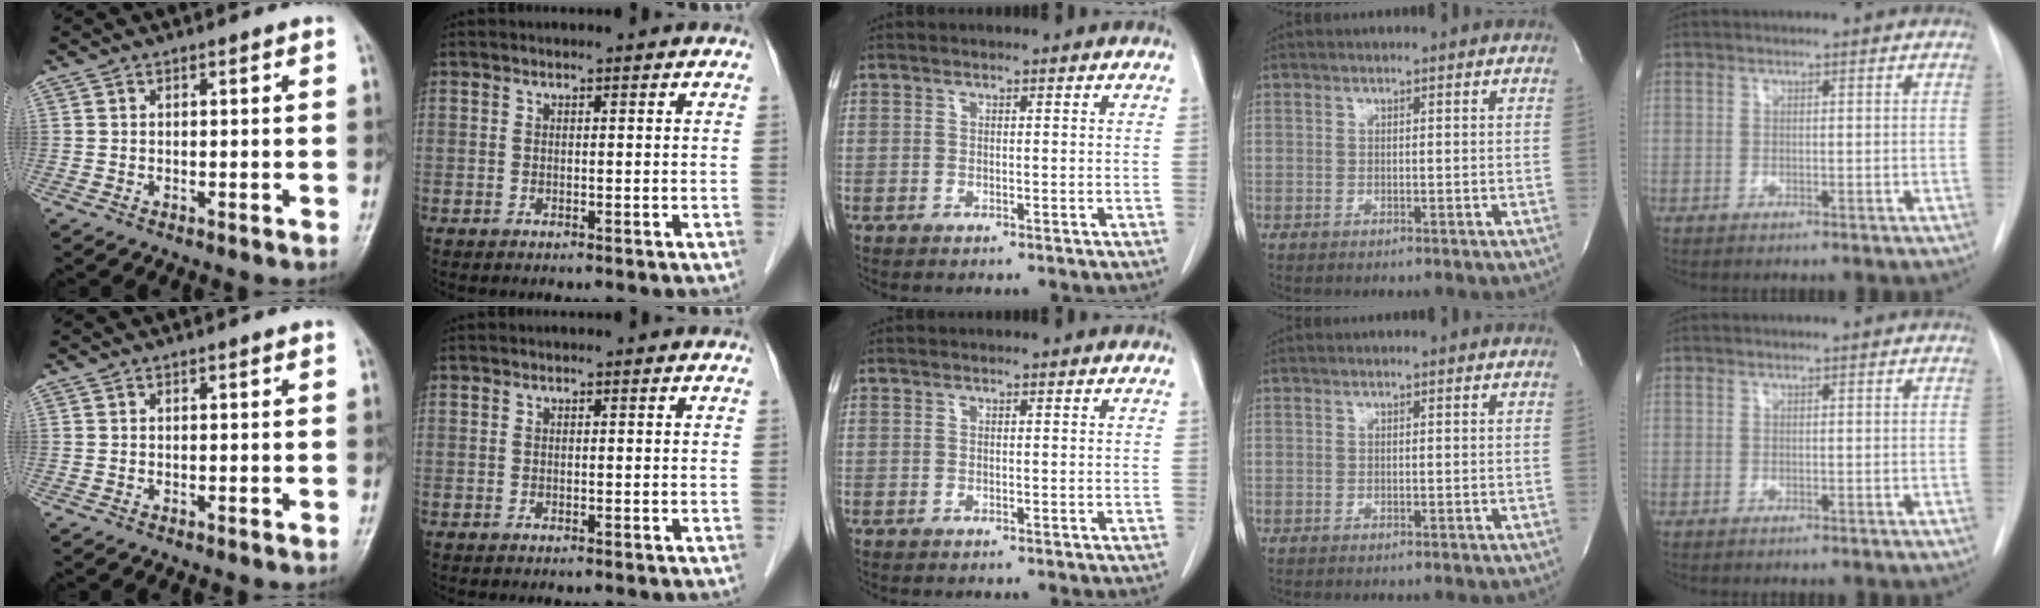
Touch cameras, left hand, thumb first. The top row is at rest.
{}